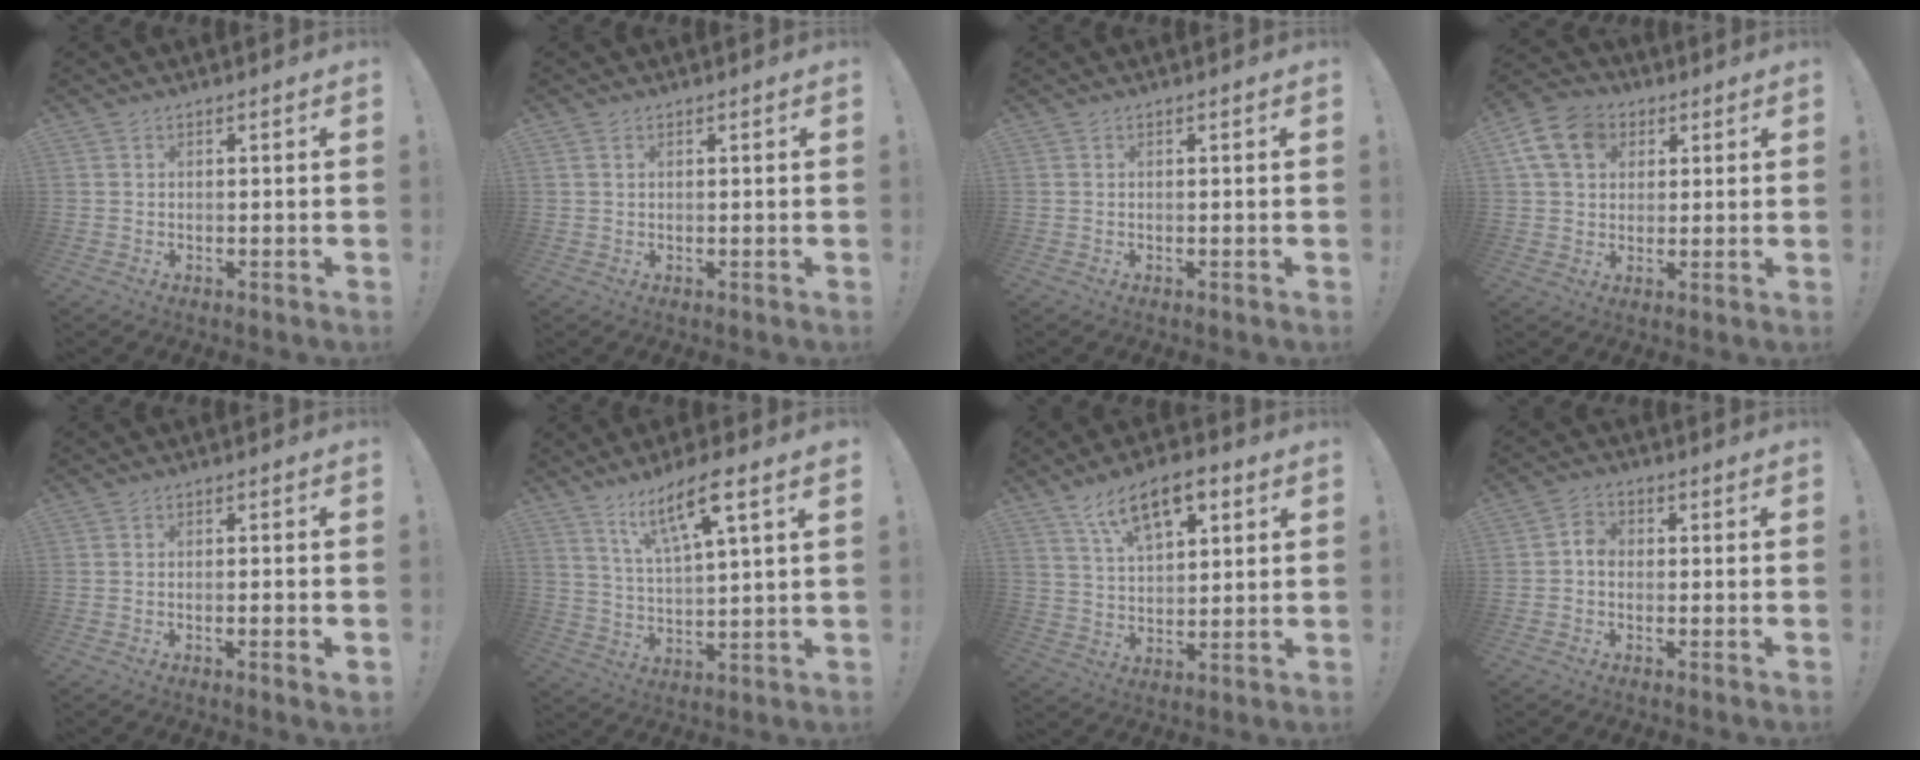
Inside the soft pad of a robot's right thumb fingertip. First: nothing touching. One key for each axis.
{"total": 1.0, "fx": 0.6, "fy": 0.6, "fz": 0.6, "tx": -0.009, "ty": 0.000, "tz": 0.010}
{"total": 0.0}
{"total": 13.2, "fx": 4.6, "fy": 10.2, "fz": 7.0, "tx": -0.118, "ty": -0.008, "tz": 0.094}
{"total": 2.2, "fx": -0.8, "fy": -0.1, "fz": 2.0, "tx": -0.030, "ty": -0.003, "tz": -0.011}
{"total": 12.5, "fx": 7.6, "fy": 2.0, "fz": 9.8, "tx": -0.161, "ty": -0.035, "tz": 0.119}
{"total": 12.6, "fx": 7.0, "fy": 5.9, "fz": 8.7, "tx": -0.139, "ty": -0.020, "tz": 0.123}
{"total": 3.9, "fx": -1.2, "fy": 2.9, "fz": 2.2, "tx": -0.033, "ty": 0.015, "tz": -0.022}